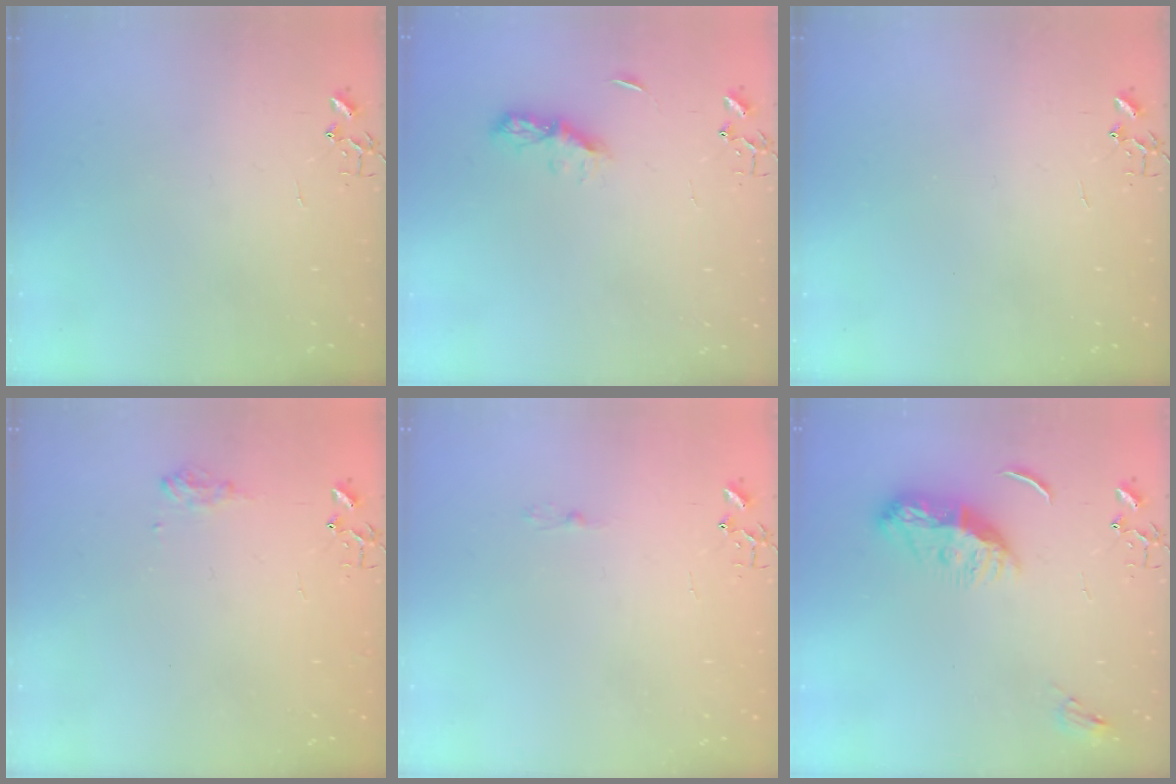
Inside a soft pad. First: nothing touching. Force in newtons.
{"total": 6.4, "press": 6.3, "slide": 0.7}
{"total": 0.0}
{"total": 6.9, "press": 6.8, "slide": 1.0}
{"total": 2.5, "press": 2.5, "slide": 0.3}
{"total": 11.6, "press": 11.6, "slide": 0.3}